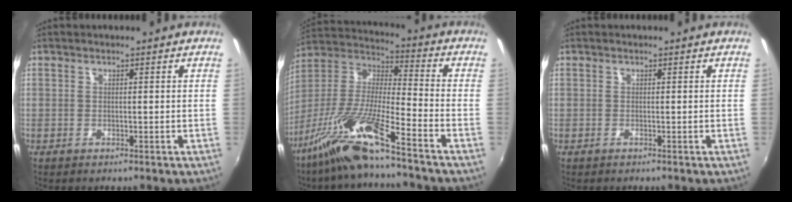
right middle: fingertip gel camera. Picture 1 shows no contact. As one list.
[{"total": 15.0, "force": [-10.6, 0.1, 10.5], "torque": [-0.200, -0.011, -0.213]}, {"total": 0.0}]